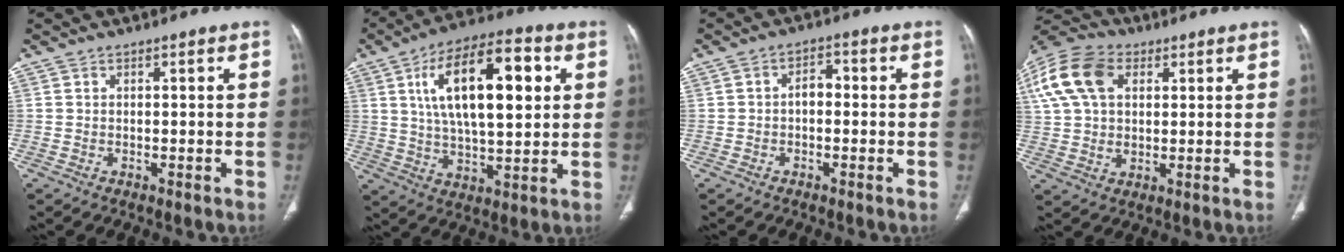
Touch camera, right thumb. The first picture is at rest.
{"total": 20.1, "force": [5.5, 8.6, 17.3], "torque": [-0.270, 0.004, 0.089]}
{"total": 3.2, "force": [-0.4, 2.1, 2.3], "torque": [-0.027, 0.016, -0.015]}
{"total": 19.5, "force": [7.0, 13.2, 12.6], "torque": [-0.285, 0.027, 0.128]}